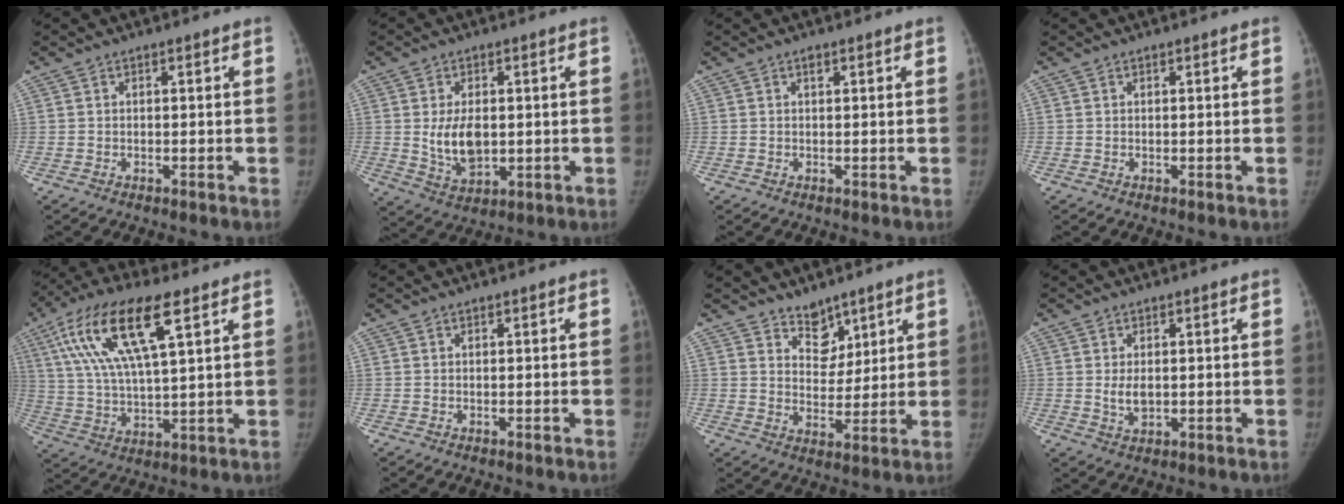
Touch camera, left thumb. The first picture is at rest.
{"total": 8.1, "force": [0.4, 4.9, 6.4], "torque": [-0.100, -0.013, 0.019]}
{"total": 0.9, "force": [0.5, 0.5, 0.6], "torque": [-0.006, -0.002, 0.007]}
{"total": 0.0}
{"total": 18.0, "force": [7.9, 5.7, 15.1], "torque": [-0.300, -0.007, 0.146]}
{"total": 0.0}
{"total": 6.5, "force": [5.0, 3.8, 1.6], "torque": [0.010, -0.039, 0.089]}
{"total": 3.3, "force": [0.3, 2.0, 2.7], "torque": [-0.044, -0.008, 0.012]}